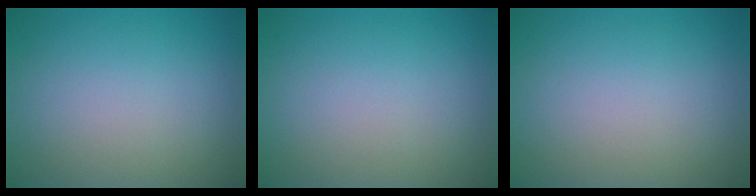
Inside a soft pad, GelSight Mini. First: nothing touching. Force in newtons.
{"total": 0.0}
{"total": 0.0}